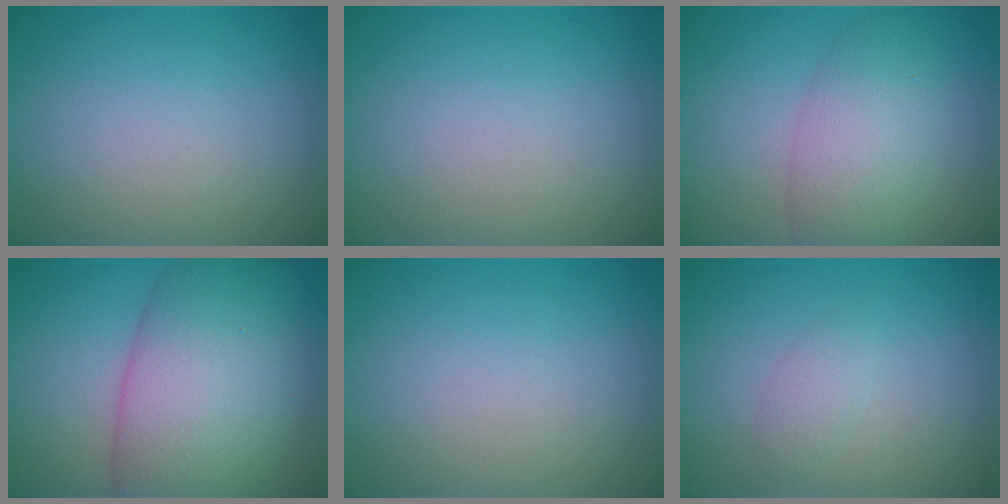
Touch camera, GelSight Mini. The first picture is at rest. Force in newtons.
{"total": 0.0}
{"total": 5.1, "press": 5.1, "slide": 0.3}
{"total": 12.2, "press": 12.2, "slide": 0.3}
{"total": 0.0}
{"total": 1.2, "press": 1.2, "slide": 0.1}